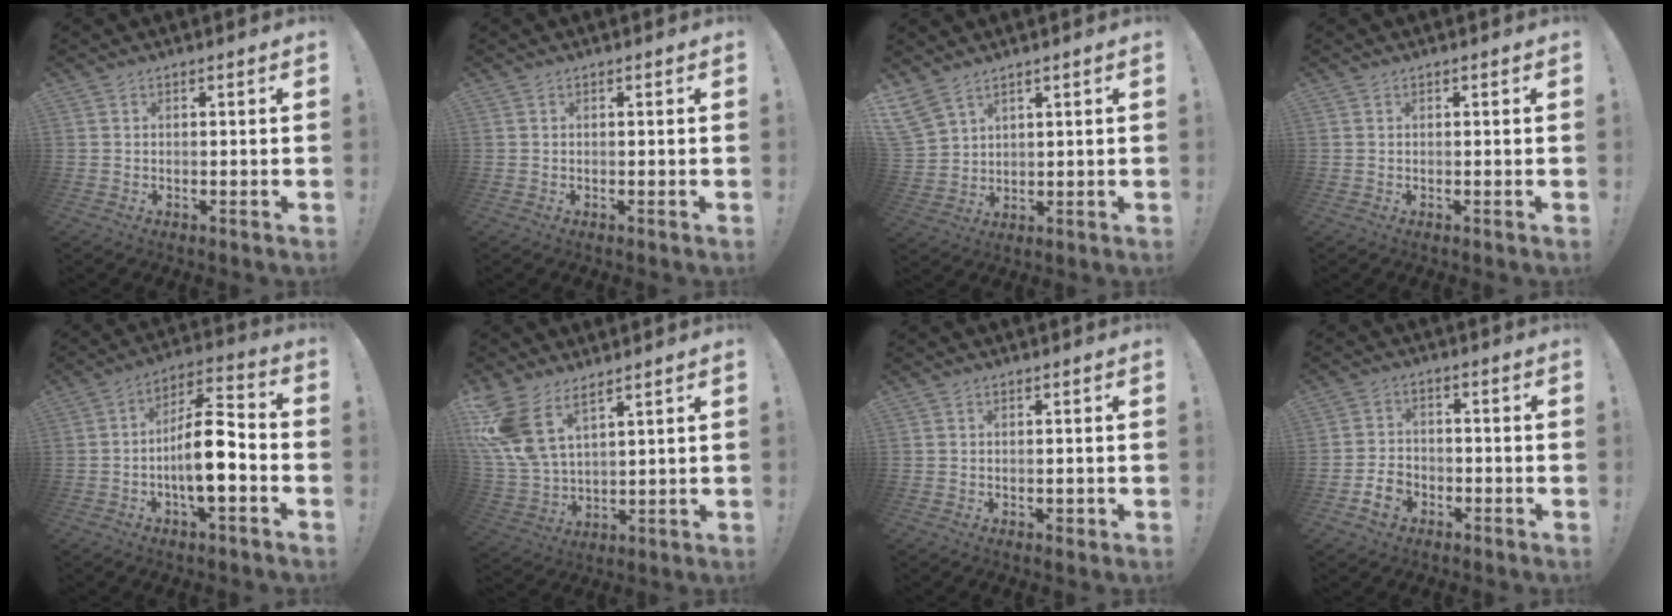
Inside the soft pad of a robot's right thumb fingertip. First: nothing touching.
{"total": 0.0}
{"total": 7.5, "force": [5.8, 3.6, 3.1], "torque": [-0.073, -0.028, 0.117]}
{"total": 0.0}
{"total": 14.2, "force": [-3.6, 4.3, 13.0], "torque": [-0.213, 0.012, -0.060]}
{"total": 11.7, "force": [7.8, 5.5, 6.8], "torque": [-0.152, -0.049, 0.147]}
{"total": 1.2, "force": [-0.1, 1.0, 0.6], "torque": [-0.003, 0.000, -0.002]}
{"total": 6.7, "force": [-3.5, 4.9, 2.9], "torque": [-0.051, 0.022, -0.062]}